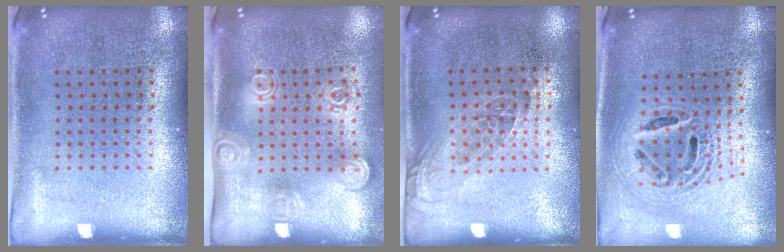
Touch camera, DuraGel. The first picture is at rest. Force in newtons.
{"total": 1.8, "press": 1.3, "slide": 1.2}
{"total": 1.1, "press": 0.9, "slide": 0.6}
{"total": 2.1, "press": 1.7, "slide": 1.3}